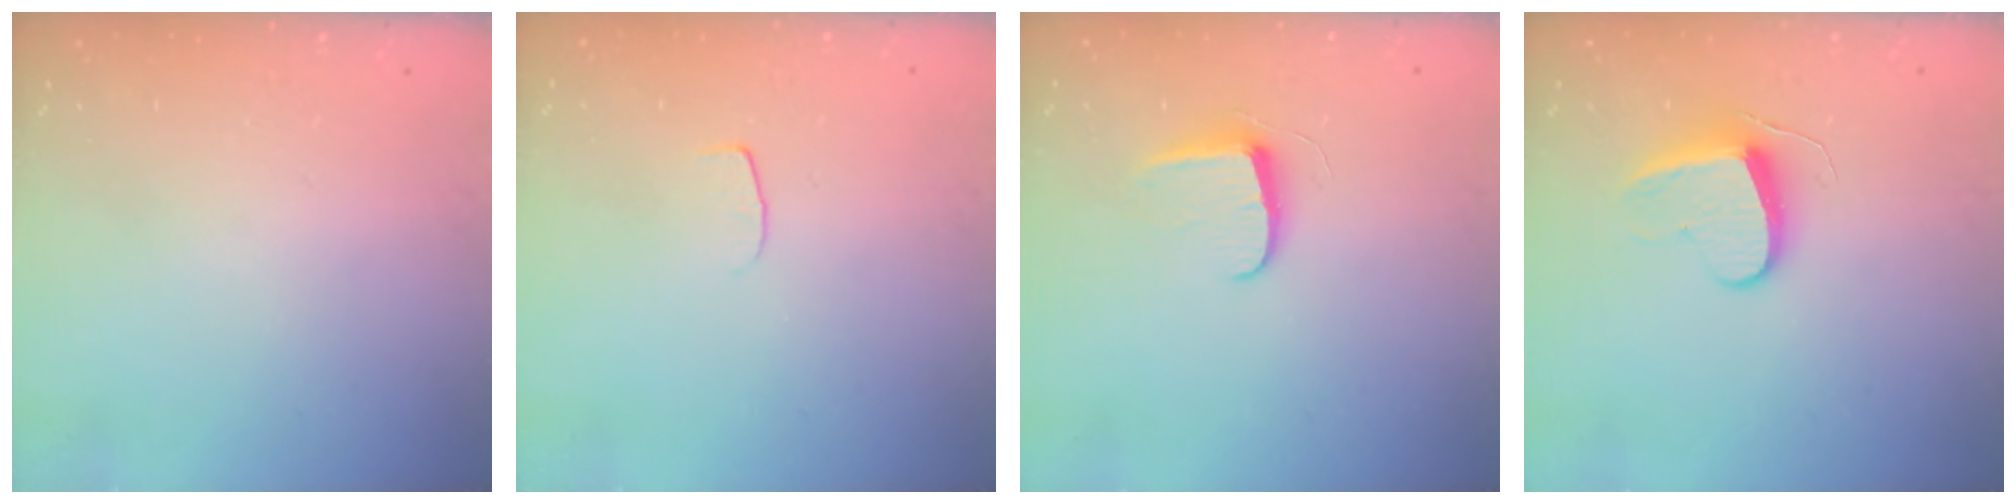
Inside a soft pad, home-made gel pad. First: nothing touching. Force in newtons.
{"total": 4.3, "press": 4.3, "slide": 0.4}
{"total": 7.3, "press": 7.3, "slide": 0.4}
{"total": 9.4, "press": 9.3, "slide": 0.9}